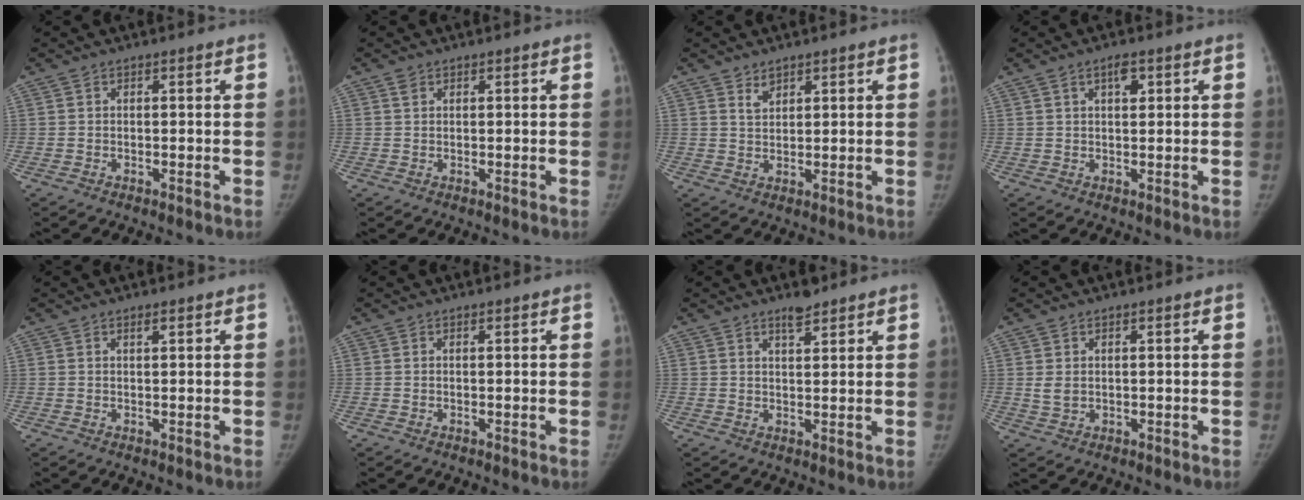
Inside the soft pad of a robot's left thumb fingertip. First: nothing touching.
{"total": 0.9, "force": [0.6, 0.6, 0.4], "torque": [-0.004, 0.001, 0.011]}
{"total": 2.4, "force": [1.8, 1.3, 0.9], "torque": [-0.004, -0.016, 0.036]}
{"total": 2.8, "force": [1.3, 1.1, 2.2], "torque": [-0.028, -0.003, 0.021]}
{"total": 0.9, "force": [0.6, 0.2, 0.6], "torque": [-0.009, -0.002, 0.010]}
{"total": 0.0}
{"total": 3.3, "force": [2.7, 1.0, 1.7], "torque": [-0.020, -0.021, 0.044]}
{"total": 1.9, "force": [0.4, 1.3, 1.3], "torque": [-0.023, -0.001, 0.013]}